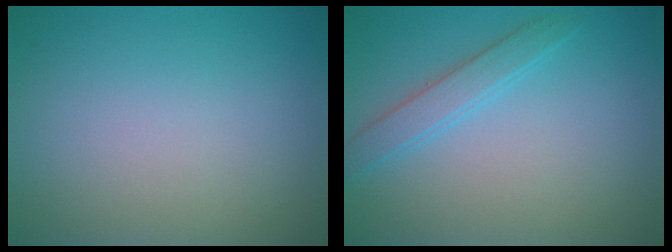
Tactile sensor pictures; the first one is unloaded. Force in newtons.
{"total": 2.2, "press": 2.1, "slide": 0.2}